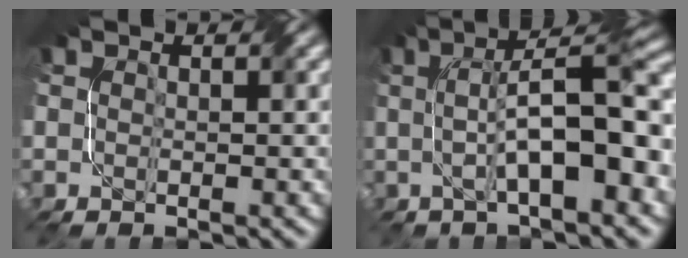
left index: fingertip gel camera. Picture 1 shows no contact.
{"total": 9.7, "force": [0.1, 2.7, 9.3], "torque": [-0.128, 0.016, 0.000]}